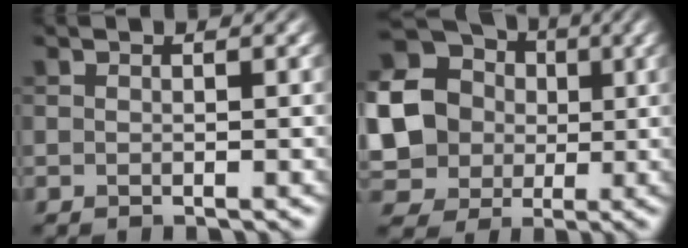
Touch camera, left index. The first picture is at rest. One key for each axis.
{"total": 23.2, "fx": 2.3, "fy": 21.7, "fz": 7.9, "tx": -0.222, "ty": 0.002, "tz": -0.003}